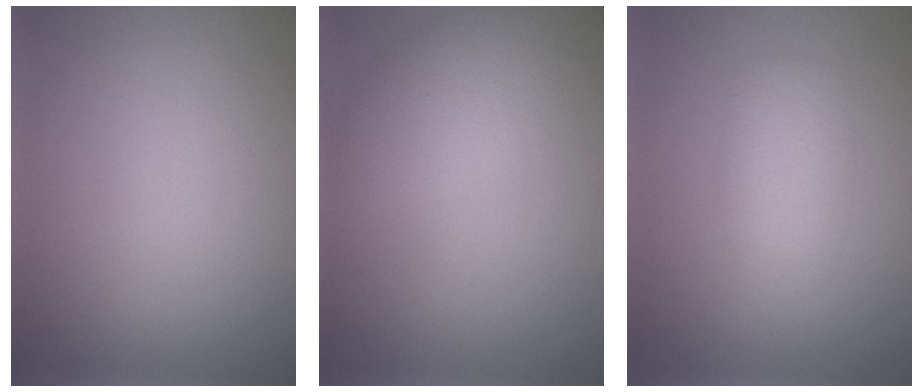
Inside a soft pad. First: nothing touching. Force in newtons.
{"total": 4.3, "press": 4.3, "slide": 0.1}
{"total": 3.0, "press": 3.0, "slide": 0.1}